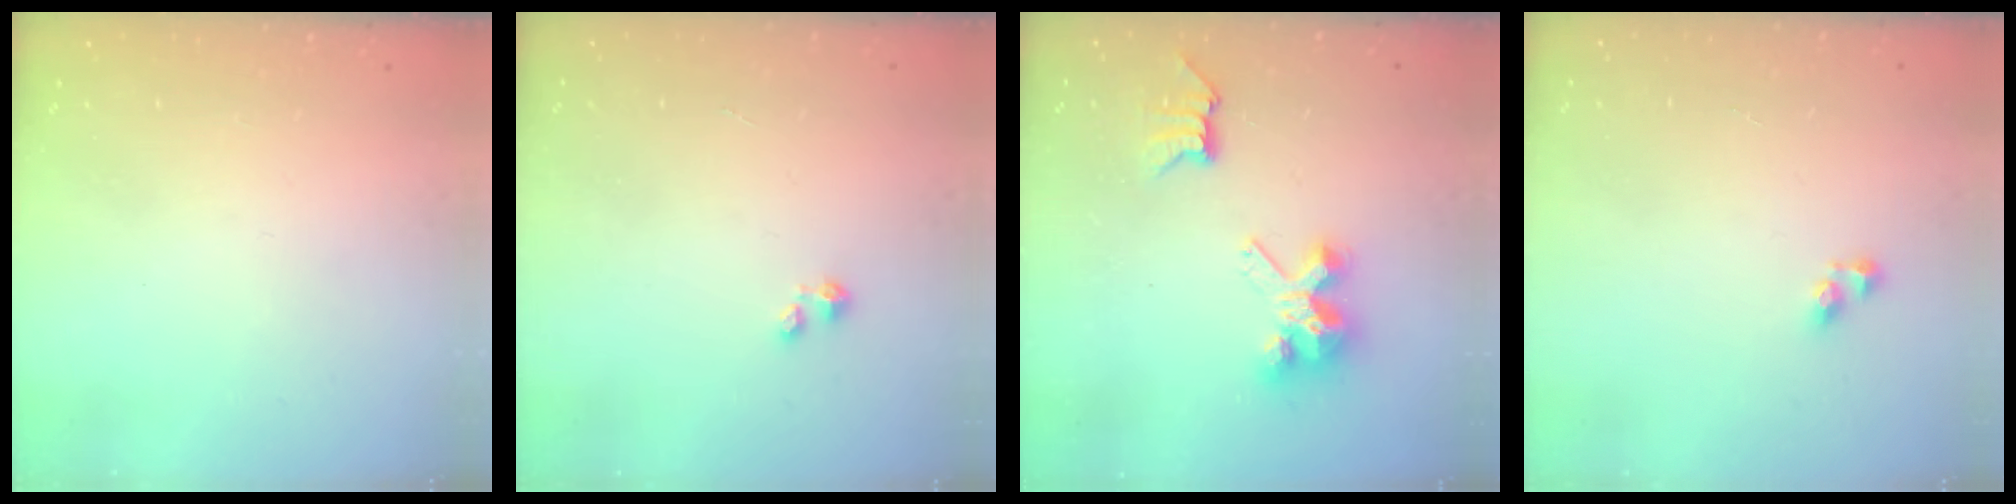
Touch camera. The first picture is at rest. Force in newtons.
{"total": 0.0}
{"total": 7.6, "press": 7.6, "slide": 0.2}
{"total": 4.4, "press": 4.4, "slide": 0.1}